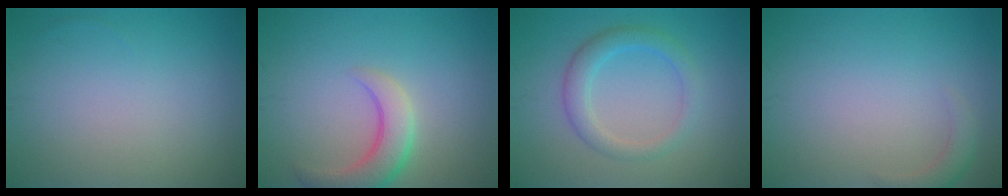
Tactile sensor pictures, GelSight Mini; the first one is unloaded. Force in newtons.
{"total": 4.3, "press": 4.2, "slide": 0.6}
{"total": 3.1, "press": 3.1, "slide": 0.2}
{"total": 1.6, "press": 1.6, "slide": 0.3}